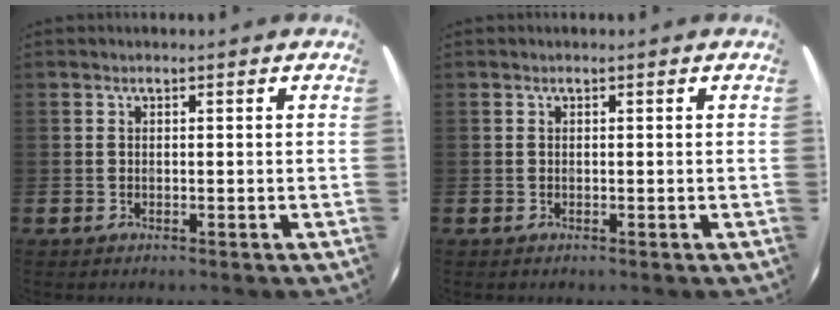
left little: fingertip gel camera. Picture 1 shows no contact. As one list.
[{"total": 0.0}]